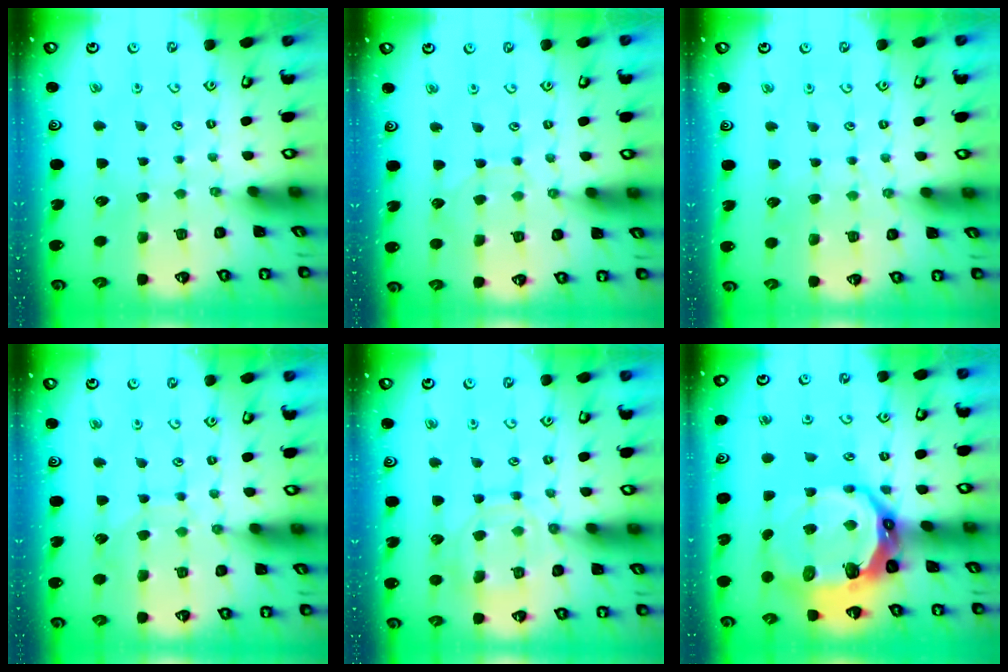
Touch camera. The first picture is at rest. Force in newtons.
{"total": 5.4, "press": 5.4, "slide": 0.1}
{"total": 3.9, "press": 3.8, "slide": 0.7}
{"total": 6.3, "press": 6.3, "slide": 0.5}
{"total": 12.0, "press": 11.9, "slide": 1.1}
{"total": 15.7, "press": 14.8, "slide": 5.3}